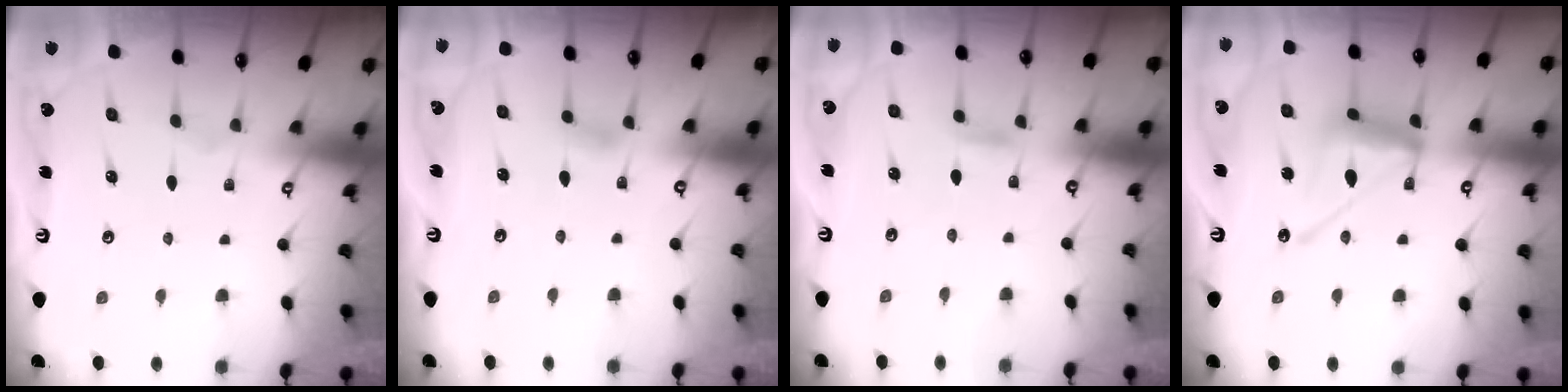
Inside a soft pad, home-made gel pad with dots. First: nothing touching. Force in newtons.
{"total": 6.2, "press": 6.2, "slide": 0.6}
{"total": 2.8, "press": 2.8, "slide": 0.2}
{"total": 13.9, "press": 13.8, "slide": 1.2}